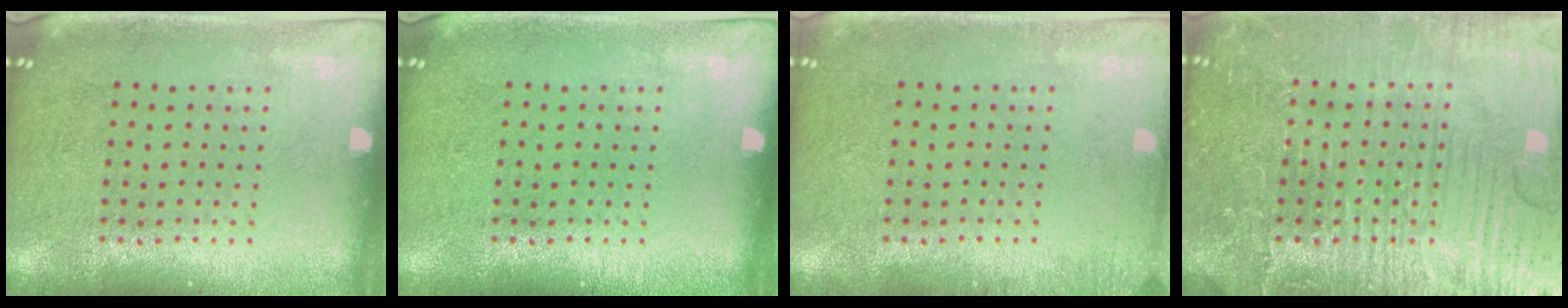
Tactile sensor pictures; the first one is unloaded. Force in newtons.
{"total": 0.0}
{"total": 1.2, "press": 1.2, "slide": 0.2}
{"total": 5.2, "press": 5.1, "slide": 0.6}